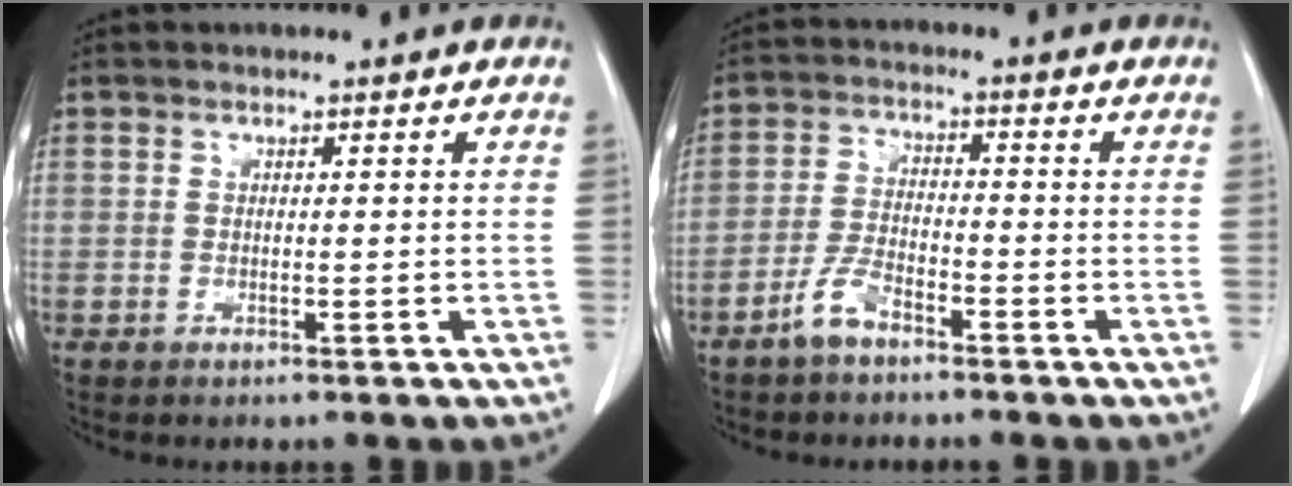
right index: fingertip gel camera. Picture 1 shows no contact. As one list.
[{"total": 4.8, "force": [-3.5, 1.7, 2.8], "torque": [-0.063, 0.003, -0.068]}]